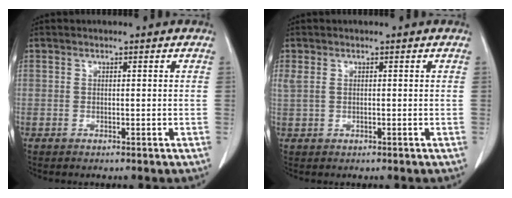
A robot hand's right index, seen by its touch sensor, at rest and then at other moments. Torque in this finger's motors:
{"motor_torque": [0.60, 0.25, 0.24, 0.08]}